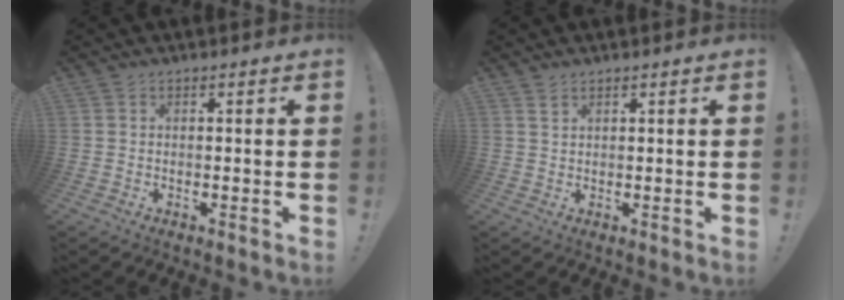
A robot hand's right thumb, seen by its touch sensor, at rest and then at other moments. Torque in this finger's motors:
{"motor_torque": [0.06, -0.03, 0.05, -0.13, 0.07]}